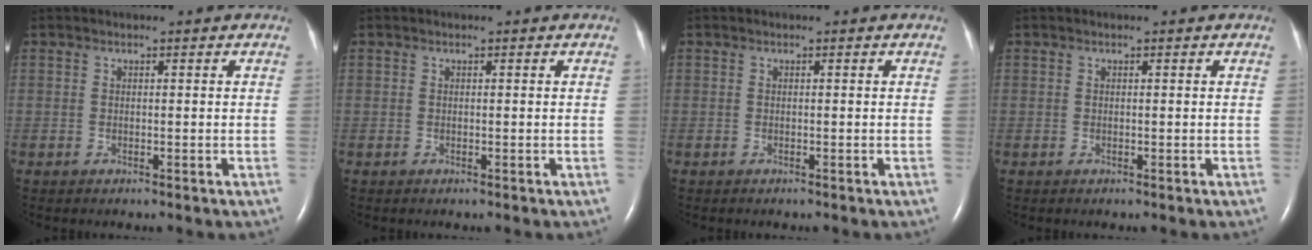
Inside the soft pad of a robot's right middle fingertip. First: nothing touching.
{"total": 0.0}
{"total": 0.0}
{"total": 0.0}